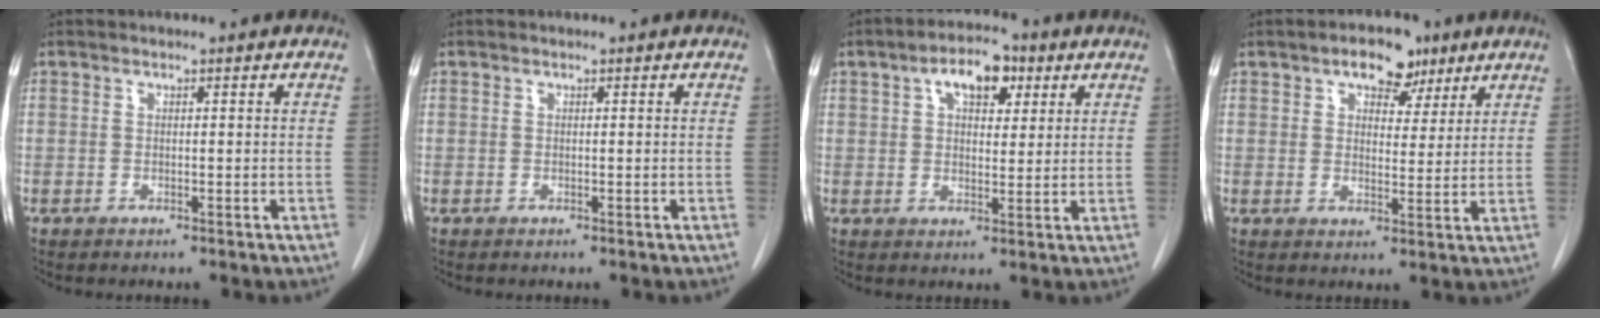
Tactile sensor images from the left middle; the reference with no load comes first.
{"total": 0.0}
{"total": 7.0, "force": [3.2, 3.5, 5.2], "torque": [-0.081, 0.019, 0.049]}
{"total": 6.5, "force": [4.0, 3.6, 3.7], "torque": [-0.047, 0.014, 0.059]}